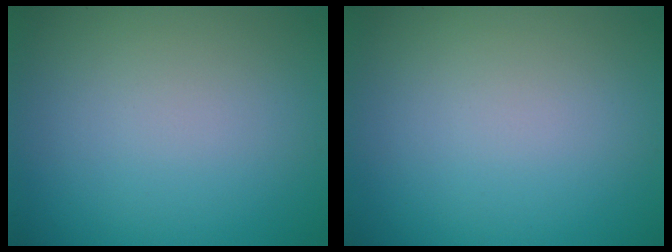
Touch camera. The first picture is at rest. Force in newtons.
{"total": 0.0}